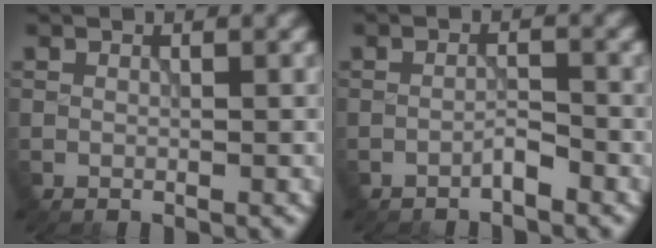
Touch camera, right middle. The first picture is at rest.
{"total": 1.2, "force": [-1.0, 0.1, 0.7], "torque": [-0.012, 0.006, -0.019]}